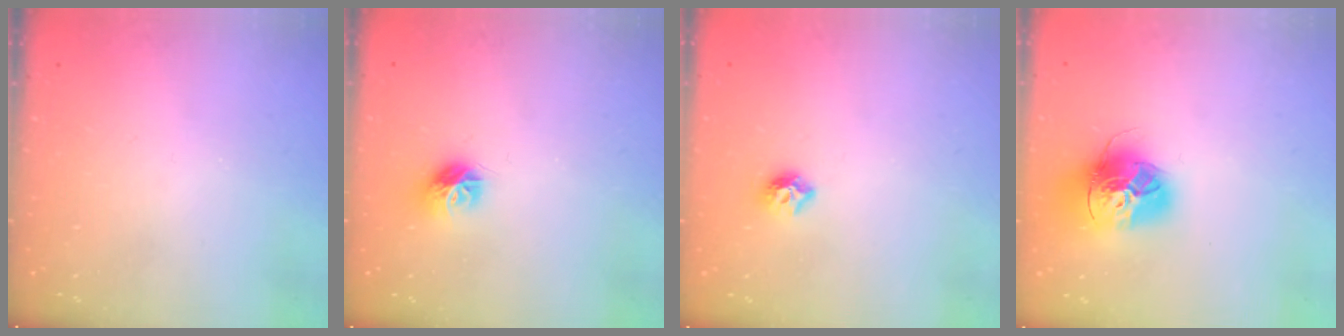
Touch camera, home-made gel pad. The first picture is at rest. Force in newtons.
{"total": 8.1, "press": 8.1, "slide": 0.2}
{"total": 6.1, "press": 6.0, "slide": 0.9}
{"total": 16.8, "press": 16.7, "slide": 1.5}